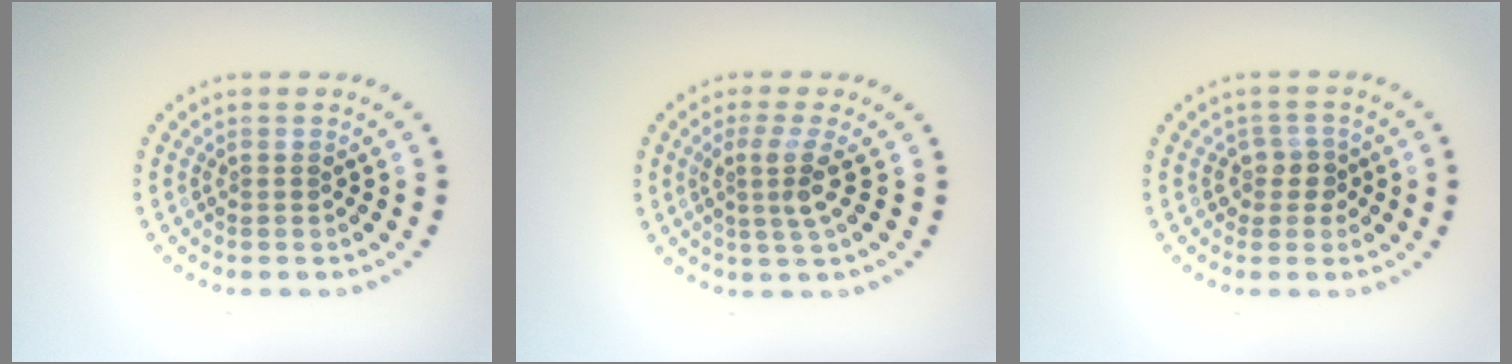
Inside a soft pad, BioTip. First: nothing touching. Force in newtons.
{"total": 2.7, "press": 1.9, "slide": 1.9}
{"total": 1.9, "press": 1.6, "slide": 1.1}